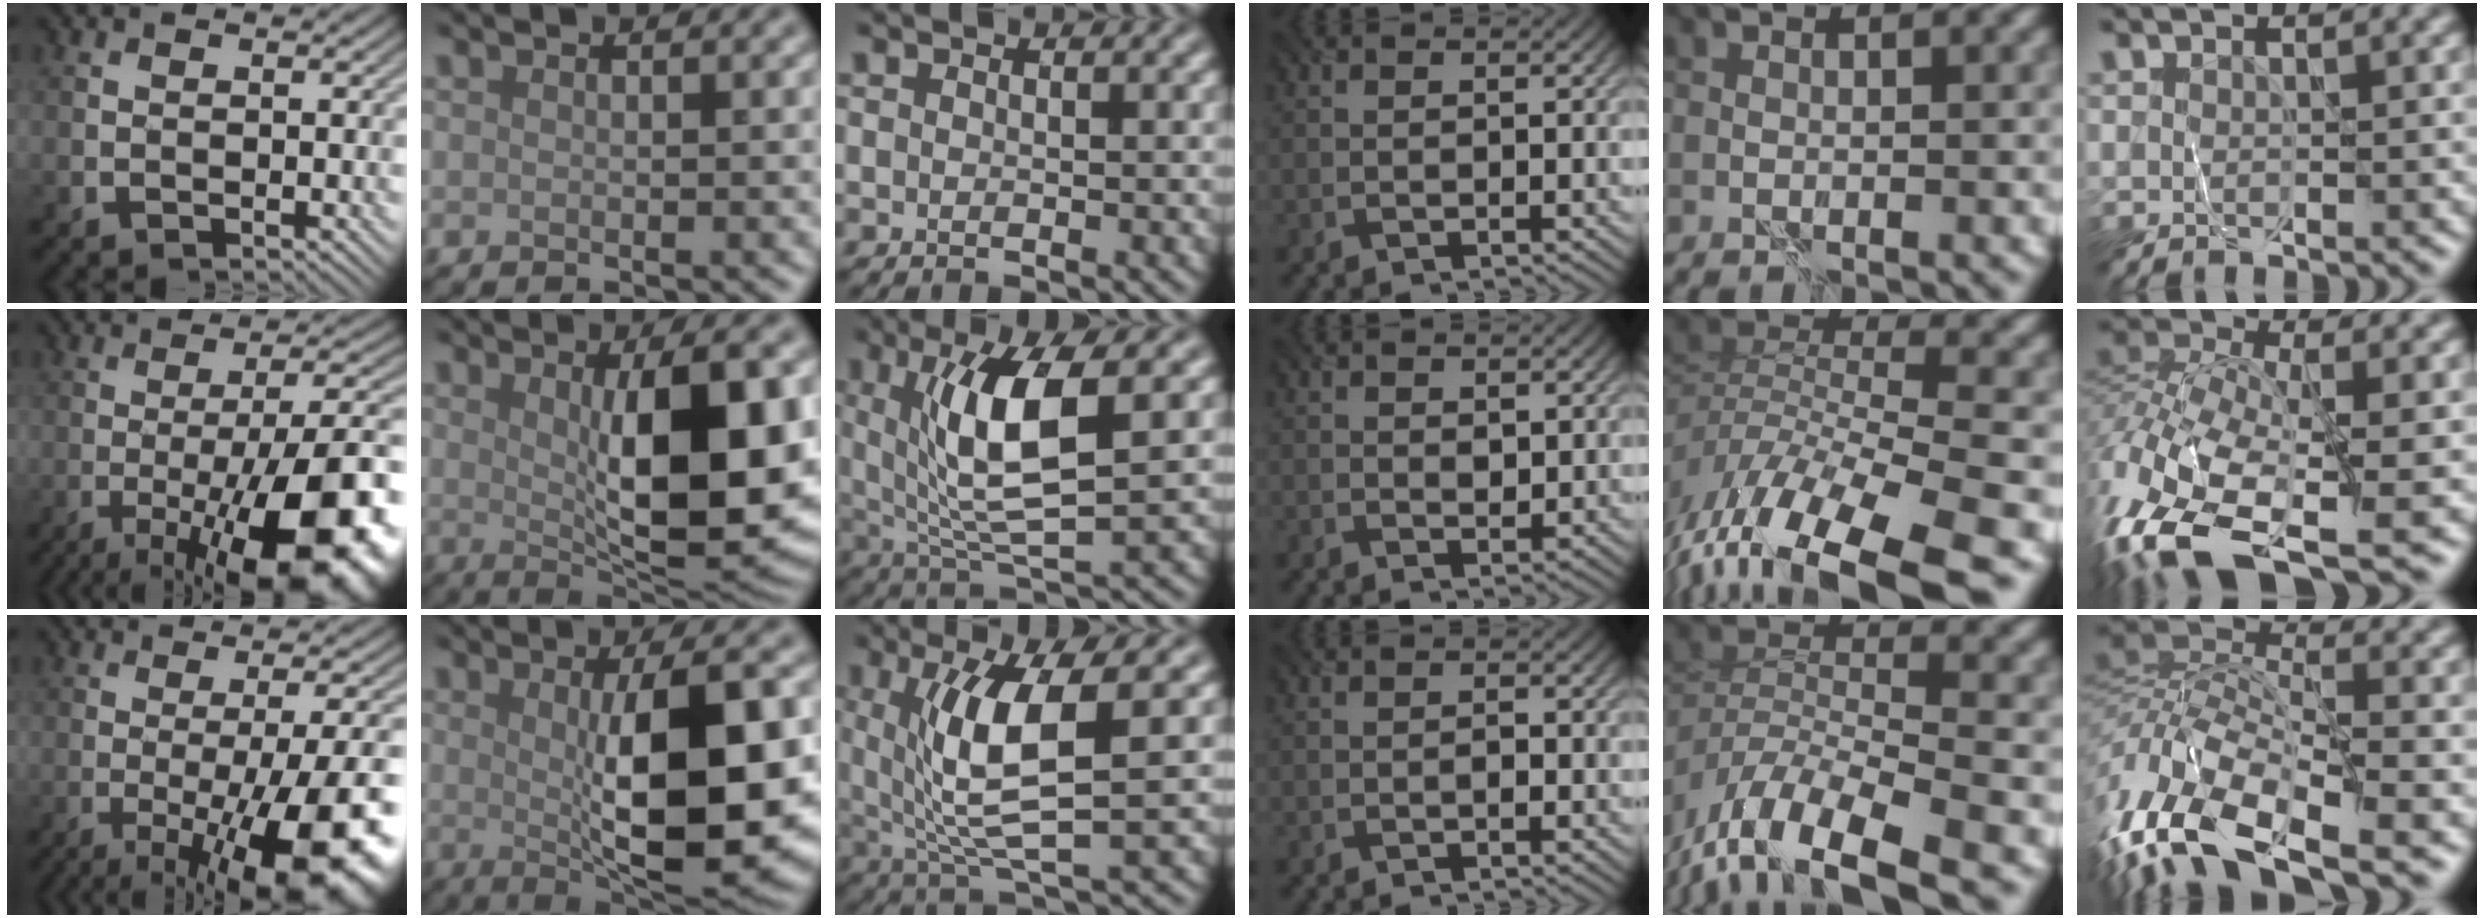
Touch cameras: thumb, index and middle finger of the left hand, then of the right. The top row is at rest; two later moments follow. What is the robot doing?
{"motion": "wrap", "object": "ribbon"}